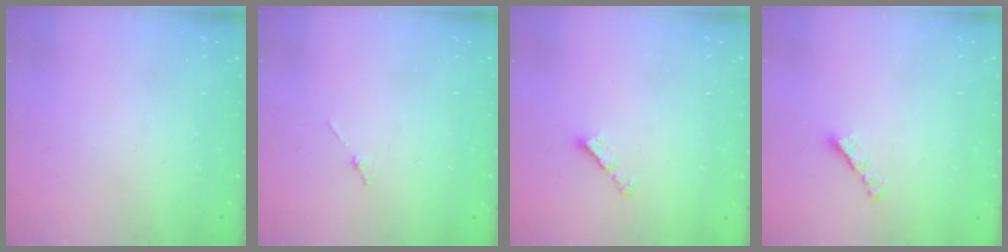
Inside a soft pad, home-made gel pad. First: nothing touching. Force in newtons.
{"total": 0.8, "press": 0.8, "slide": 0.2}
{"total": 3.0, "press": 2.9, "slide": 0.5}
{"total": 2.5, "press": 2.5, "slide": 0.5}